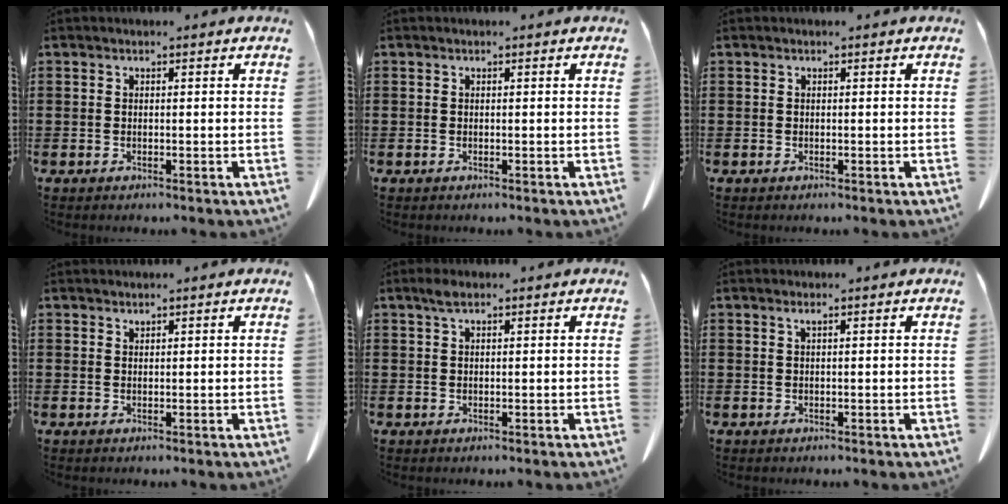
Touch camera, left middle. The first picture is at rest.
{"total": 0.0}
{"total": 0.0}
{"total": 0.7, "force": [0.7, 0.0, 0.1], "torque": [-0.004, -0.003, 0.016]}
{"total": 1.7, "force": [1.0, 0.6, 1.2], "torque": [-0.028, 0.002, 0.018]}
{"total": 0.7, "force": [0.4, 0.0, 0.6], "torque": [-0.013, -0.003, 0.010]}